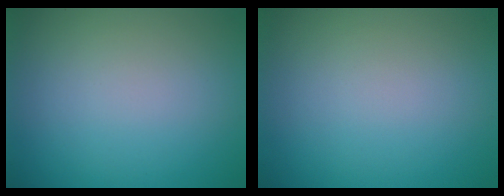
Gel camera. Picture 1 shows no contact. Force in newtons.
{"total": 0.0}